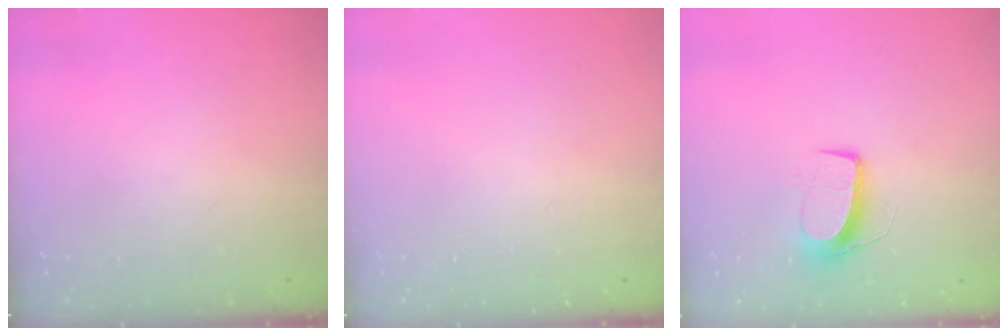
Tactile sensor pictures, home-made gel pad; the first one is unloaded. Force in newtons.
{"total": 0.0}
{"total": 8.6, "press": 8.5, "slide": 0.4}